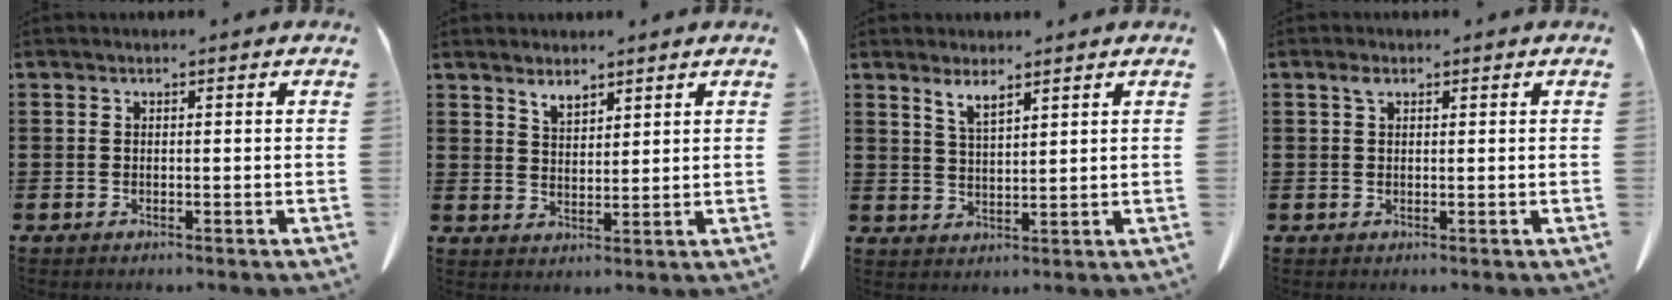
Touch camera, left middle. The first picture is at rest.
{"total": 2.7, "force": [2.4, 1.0, 0.9], "torque": [-0.022, 0.003, 0.044]}
{"total": 3.1, "force": [2.6, 0.6, 1.7], "torque": [-0.040, 0.001, 0.046]}
{"total": 1.5, "force": [0.7, 0.9, 1.0], "torque": [-0.016, 0.002, 0.010]}